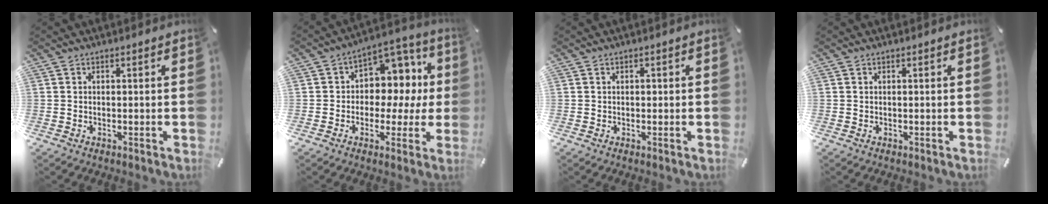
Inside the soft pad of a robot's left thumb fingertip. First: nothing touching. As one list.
[{"total": 9.5, "force": [0.3, 8.0, 5.0], "torque": [-0.057, -0.015, 0.008]}, {"total": 0.7, "force": [0.0, 0.6, 0.3], "torque": [-0.007, 0.002, -0.002]}, {"total": 0.0}]